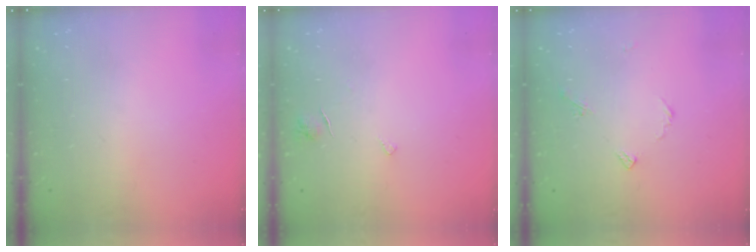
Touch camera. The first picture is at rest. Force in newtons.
{"total": 3.0, "press": 3.0, "slide": 0.2}
{"total": 3.5, "press": 3.5, "slide": 0.4}